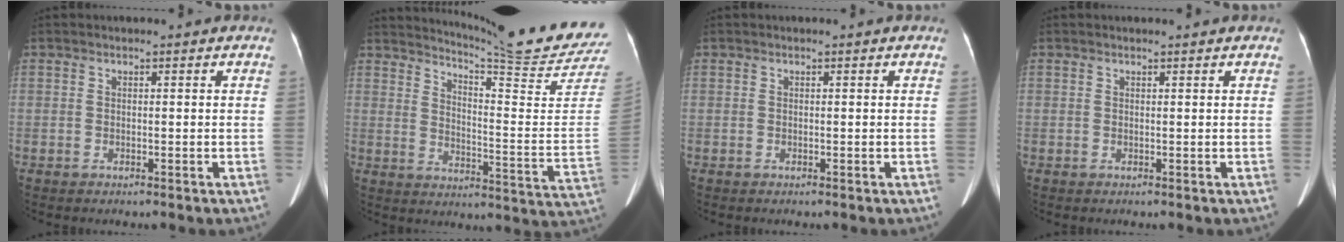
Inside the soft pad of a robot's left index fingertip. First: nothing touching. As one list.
[{"total": 19.8, "force": [18.4, -1.9, 7.1], "torque": [-0.120, -0.121, 0.232]}, {"total": 0.0}, {"total": 1.0, "force": [0.9, 0.0, 0.3], "torque": [-0.010, 0.006, 0.013]}]